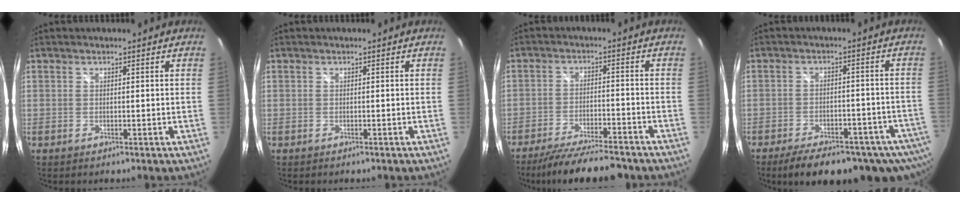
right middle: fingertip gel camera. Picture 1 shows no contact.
{"total": 0.0}
{"total": 13.4, "force": [-11.6, 2.4, 6.4], "torque": [-0.130, -0.016, -0.181]}
{"total": 17.2, "force": [-12.5, 6.2, 10.1], "torque": [-0.179, -0.035, -0.160]}